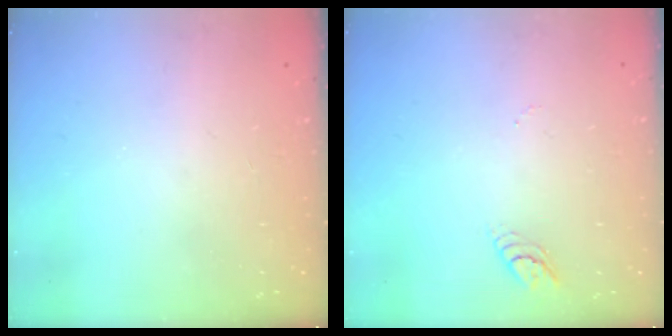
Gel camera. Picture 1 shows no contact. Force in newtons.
{"total": 3.5, "press": 3.5, "slide": 0.4}